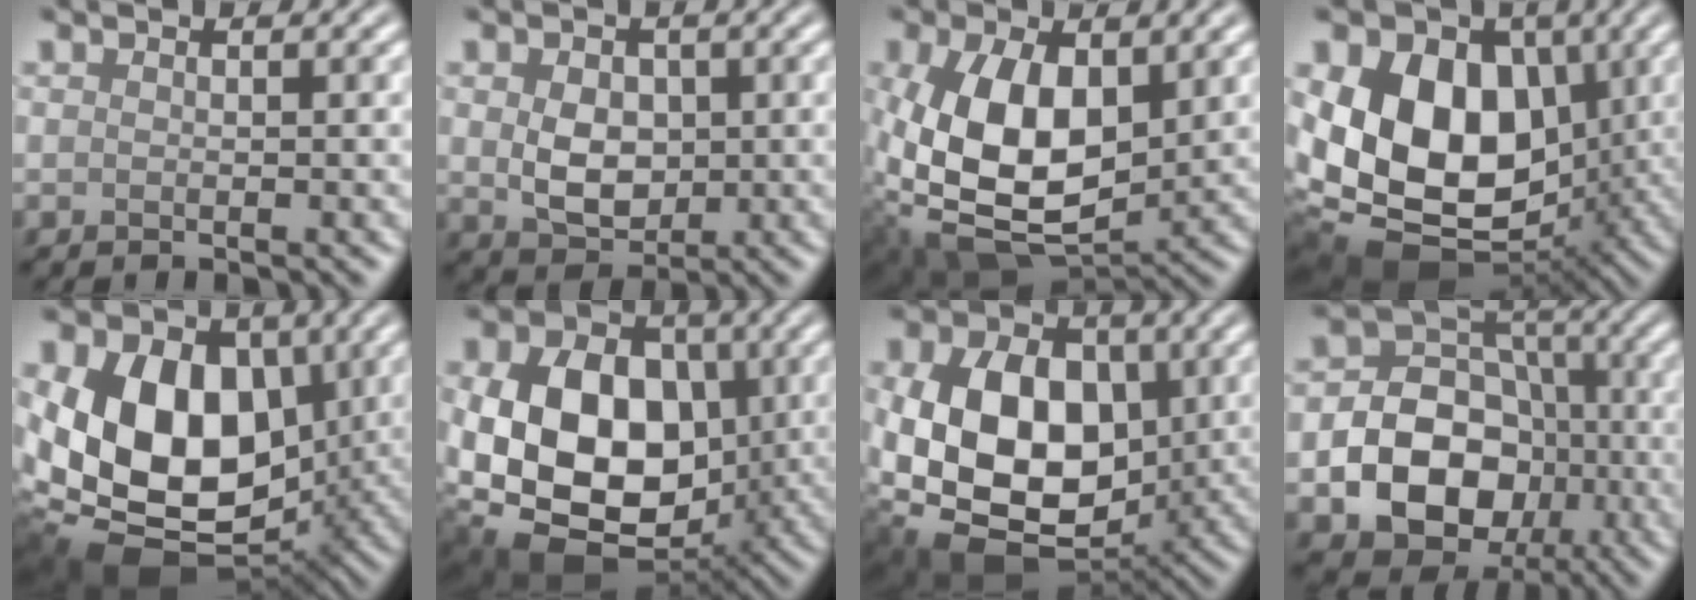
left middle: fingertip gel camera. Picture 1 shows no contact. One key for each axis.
{"total": 4.2, "fx": 0.2, "fy": 3.1, "fz": 2.8, "tx": -0.055, "ty": -0.007, "tz": 0.006}
{"total": 11.4, "fx": 0.8, "fy": 6.8, "fz": 9.0, "tx": -0.195, "ty": -0.010, "tz": 0.022}
{"total": 16.8, "fx": 0.6, "fy": 12.0, "fz": 11.8, "tx": -0.186, "ty": 0.007, "tz": 0.016}
{"total": 14.8, "fx": 1.5, "fy": 10.4, "fz": 10.5, "tx": -0.185, "ty": -0.015, "tz": 0.024}
{"total": 13.9, "fx": -1.0, "fy": 9.9, "fz": 9.7, "tx": -0.168, "ty": -0.014, "tz": -0.021}
{"total": 12.2, "fx": 0.0, "fy": 8.6, "fz": 8.6, "tx": -0.162, "ty": -0.019, "tz": -0.001}
{"total": 10.6, "fx": -2.8, "fy": 8.4, "fz": 5.8, "tx": -0.082, "ty": -0.011, "tz": -0.073}